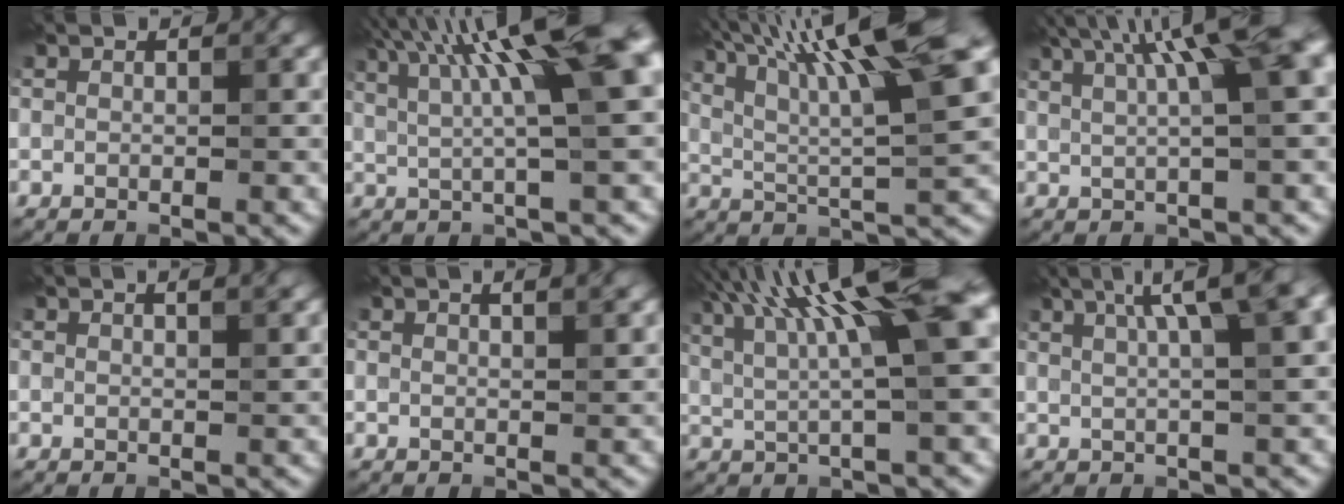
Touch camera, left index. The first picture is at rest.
{"total": 13.1, "force": [4.7, 3.0, 11.9], "torque": [-0.152, 0.026, 0.071]}
{"total": 13.2, "force": [6.2, 2.8, 11.3], "torque": [-0.186, 0.019, 0.102]}
{"total": 10.3, "force": [4.2, 2.6, 9.0], "torque": [-0.091, 0.032, 0.055]}
{"total": 3.2, "force": [2.0, 1.3, 2.2], "torque": [-0.001, 0.013, 0.001]}
{"total": 4.1, "force": [2.5, 1.7, 2.7], "torque": [-0.003, 0.019, 0.002]}
{"total": 13.5, "force": [5.1, 2.7, 12.2], "torque": [-0.171, 0.019, 0.082]}
{"total": 8.5, "force": [3.9, 2.1, 7.3], "torque": [-0.073, 0.037, 0.043]}